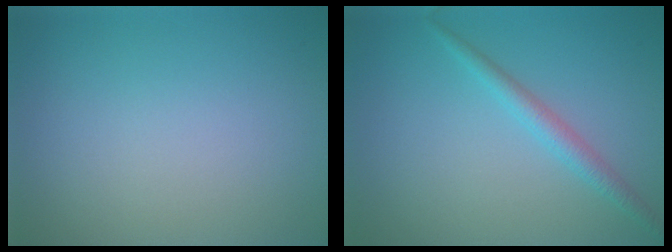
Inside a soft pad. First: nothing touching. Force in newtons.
{"total": 1.9, "press": 1.9, "slide": 0.0}